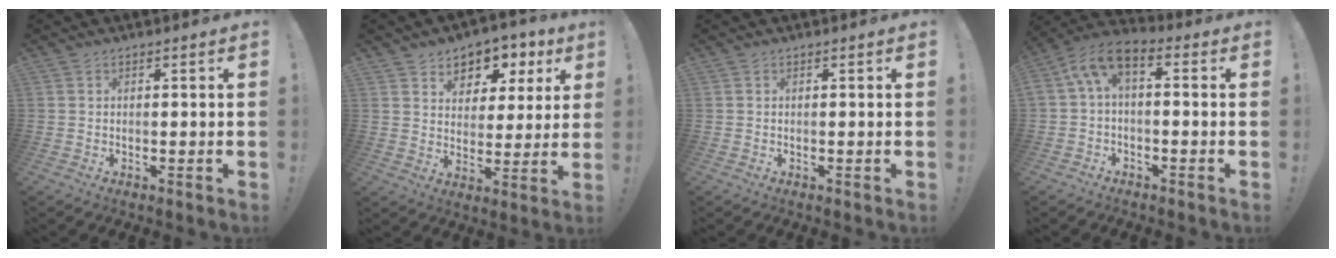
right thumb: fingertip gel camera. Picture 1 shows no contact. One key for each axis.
{"total": 7.5, "fx": 4.2, "fy": 5.9, "fz": 2.0, "tx": -0.020, "ty": -0.037, "tz": 0.078}
{"total": 0.0}
{"total": 5.9, "fx": 0.6, "fy": 2.8, "fz": 5.2, "tx": -0.114, "ty": -0.001, "tz": 0.014}